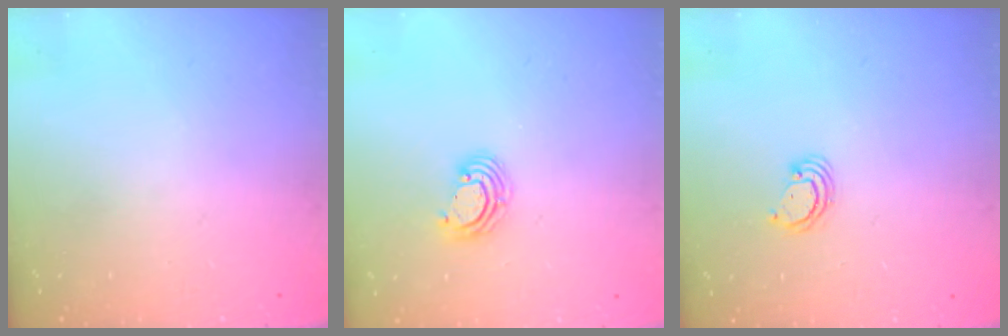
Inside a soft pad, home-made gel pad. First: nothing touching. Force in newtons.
{"total": 3.6, "press": 3.6, "slide": 0.2}
{"total": 2.7, "press": 2.7, "slide": 0.2}